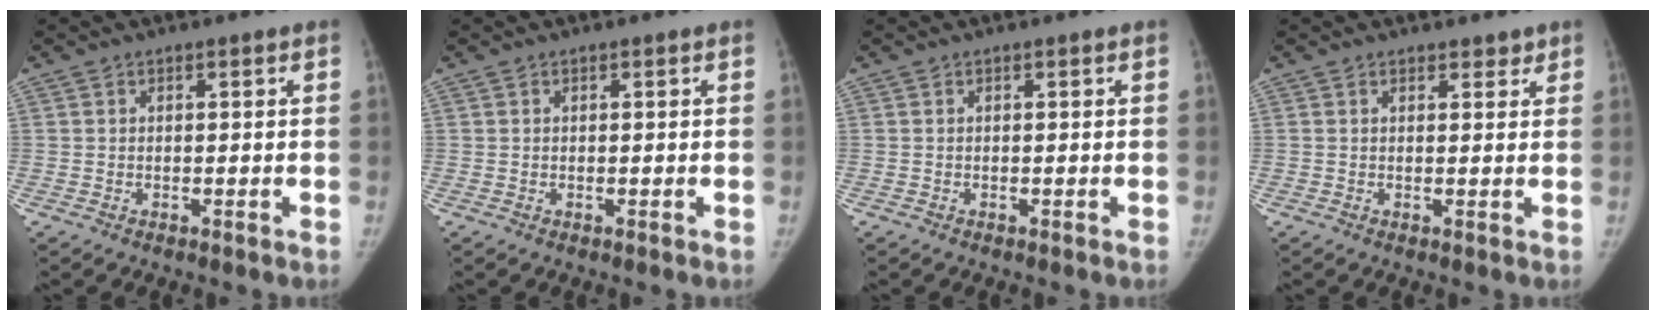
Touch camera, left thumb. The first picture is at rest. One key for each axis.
{"total": 0.0}
{"total": 0.0}
{"total": 1.8, "fx": 1.5, "fy": 0.9, "fz": 0.5, "tx": 0.008, "ty": -0.008, "tz": 0.016}